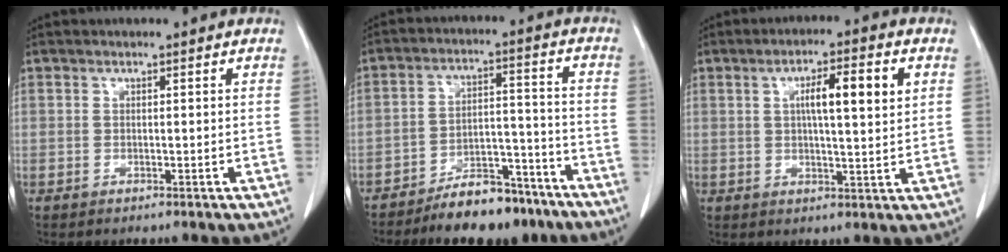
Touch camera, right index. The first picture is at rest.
{"total": 10.7, "force": [-8.5, 4.1, 5.0], "torque": [-0.070, 0.025, -0.137]}
{"total": 8.1, "force": [2.3, 1.0, 7.8], "torque": [-0.131, 0.010, 0.036]}